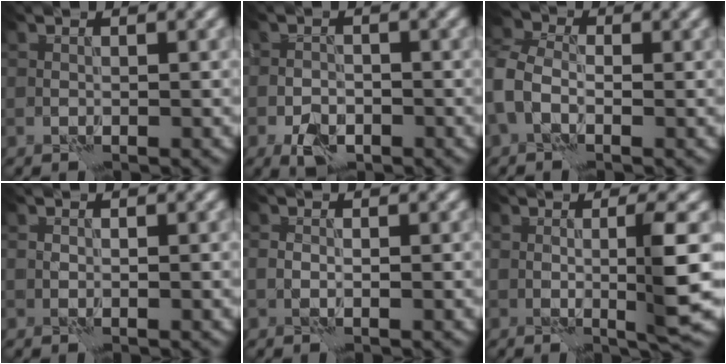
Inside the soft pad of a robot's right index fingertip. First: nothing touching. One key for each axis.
{"total": 3.3, "fx": -1.9, "fy": 1.9, "fz": 1.9, "tx": -0.031, "ty": -0.003, "tz": -0.037}
{"total": 3.9, "fx": -0.9, "fy": 3.0, "fz": 2.5, "tx": -0.059, "ty": 0.009, "tz": -0.037}
{"total": 0.0}
{"total": 0.8, "fx": 0.0, "fy": 0.5, "fz": 0.6, "tx": -0.015, "ty": -0.002, "tz": -0.001}
{"total": 4.3, "fx": 0.1, "fy": 0.3, "fz": 4.3, "tx": -0.071, "ty": -0.003, "tz": 0.003}